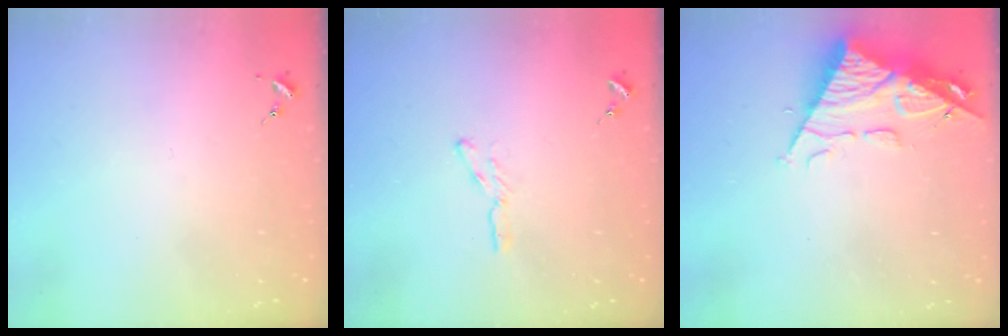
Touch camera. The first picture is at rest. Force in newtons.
{"total": 4.0, "press": 4.0, "slide": 0.4}
{"total": 13.0, "press": 12.9, "slide": 1.4}